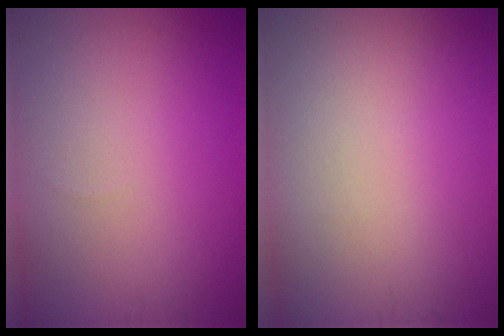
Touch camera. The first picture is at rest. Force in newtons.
{"total": 0.0}